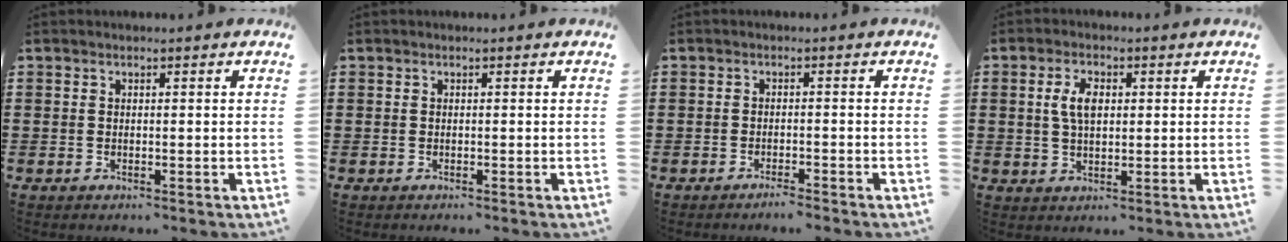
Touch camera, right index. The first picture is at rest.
{"total": 0.0}
{"total": 1.5, "force": [-1.4, -0.2, 0.4], "torque": [-0.009, -0.001, -0.027]}
{"total": 4.6, "force": [0.8, 2.4, 3.9], "torque": [-0.081, 0.012, 0.012]}